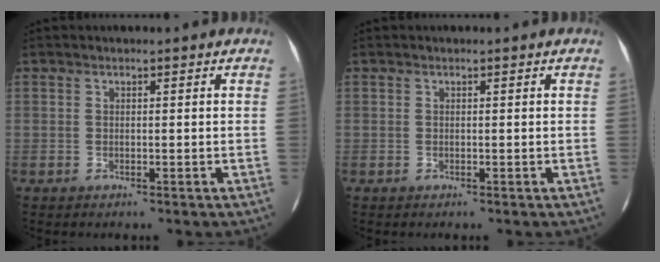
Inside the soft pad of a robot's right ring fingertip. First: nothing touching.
{"total": 0.0}